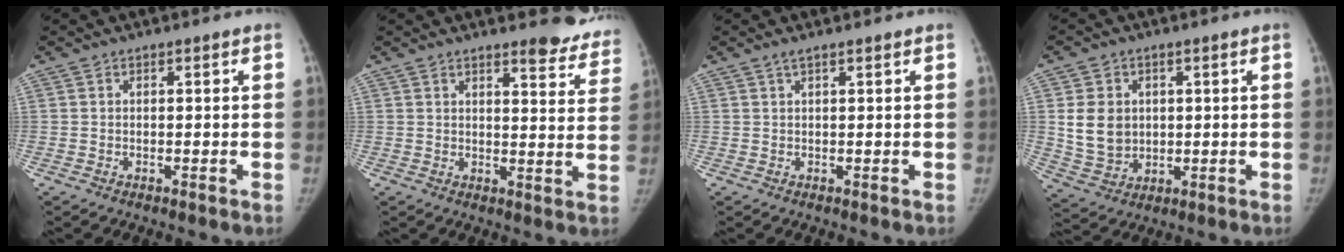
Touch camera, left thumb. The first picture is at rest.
{"total": 10.1, "force": [9.2, 2.4, 3.4], "torque": [-0.004, -0.066, 0.090]}
{"total": 1.4, "force": [1.0, 0.1, 1.0], "torque": [-0.022, 0.005, 0.020]}
{"total": 8.7, "force": [1.5, 7.1, 4.7], "torque": [-0.061, -0.010, 0.044]}